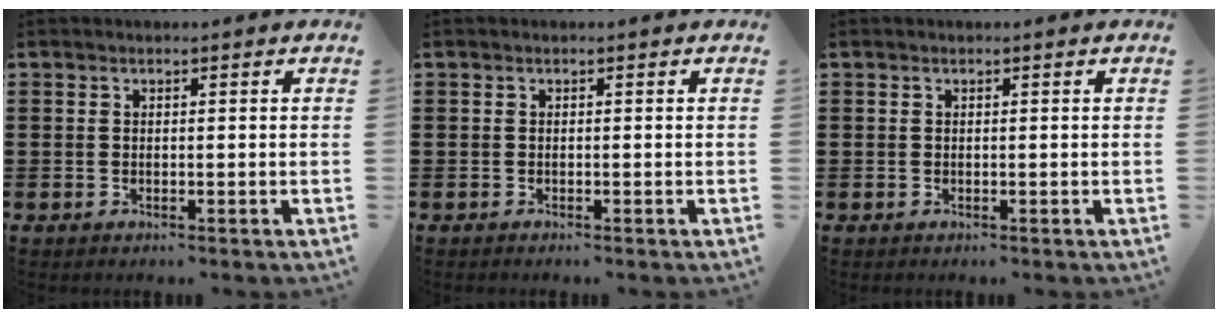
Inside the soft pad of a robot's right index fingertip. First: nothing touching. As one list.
[{"total": 0.0}, {"total": 0.0}]